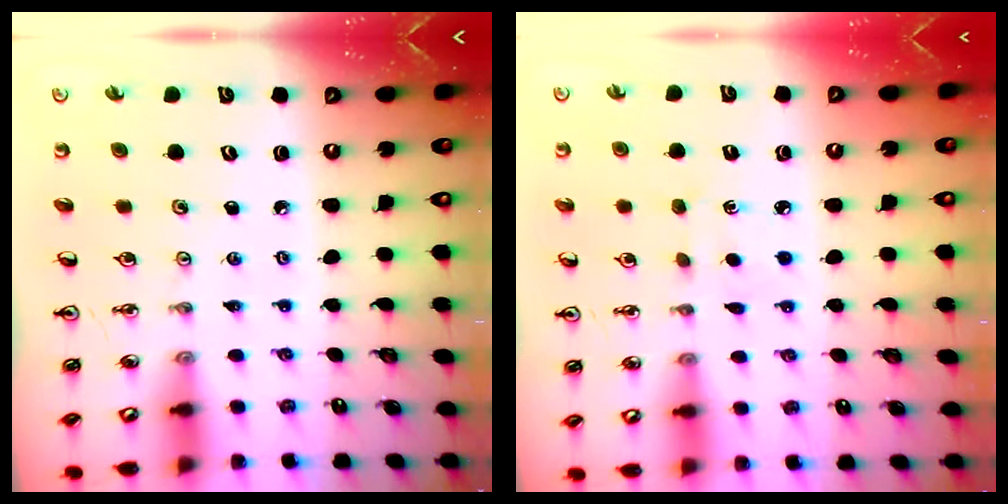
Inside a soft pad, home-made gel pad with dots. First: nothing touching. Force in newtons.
{"total": 3.5, "press": 3.4, "slide": 0.5}